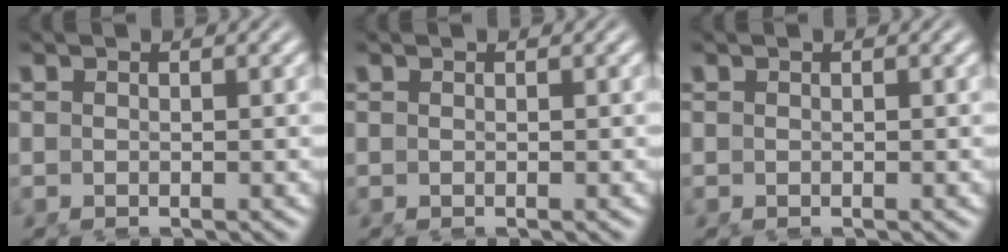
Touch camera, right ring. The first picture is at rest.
{"total": 0.0}
{"total": 0.0}